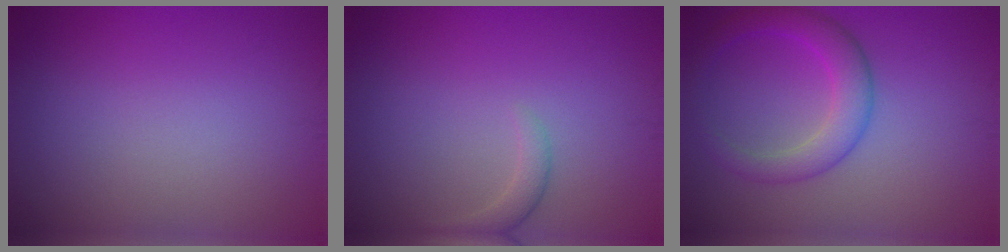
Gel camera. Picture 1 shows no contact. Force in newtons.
{"total": 1.4, "press": 1.4, "slide": 0.1}
{"total": 4.0, "press": 4.0, "slide": 0.2}